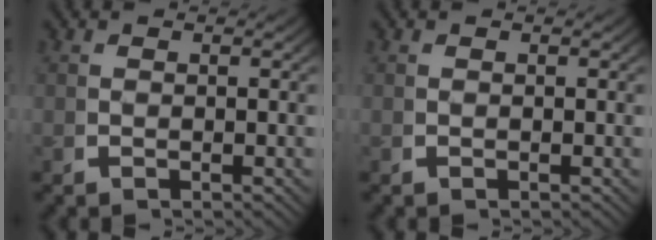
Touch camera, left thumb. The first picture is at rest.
{"total": 0.0}